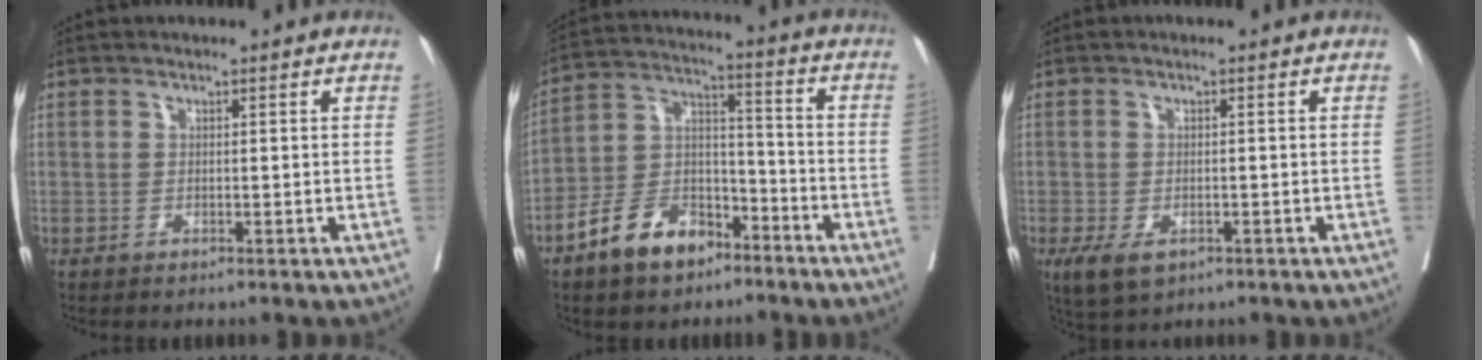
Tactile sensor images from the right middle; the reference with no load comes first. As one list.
[{"total": 11.1, "force": [-7.4, 5.9, 5.8], "torque": [-0.121, 0.012, -0.137]}, {"total": 4.3, "force": [-2.2, 2.3, 2.9], "torque": [-0.056, -0.007, -0.030]}]